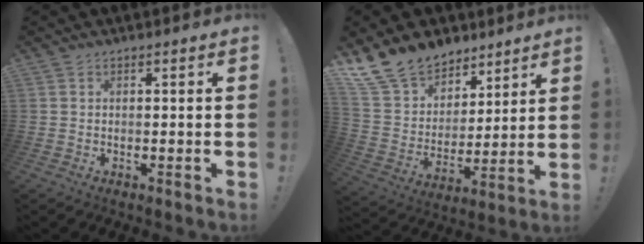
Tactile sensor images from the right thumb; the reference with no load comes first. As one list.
[{"total": 15.8, "force": [11.9, 9.5, 4.3], "torque": [-0.082, -0.080, 0.238]}]